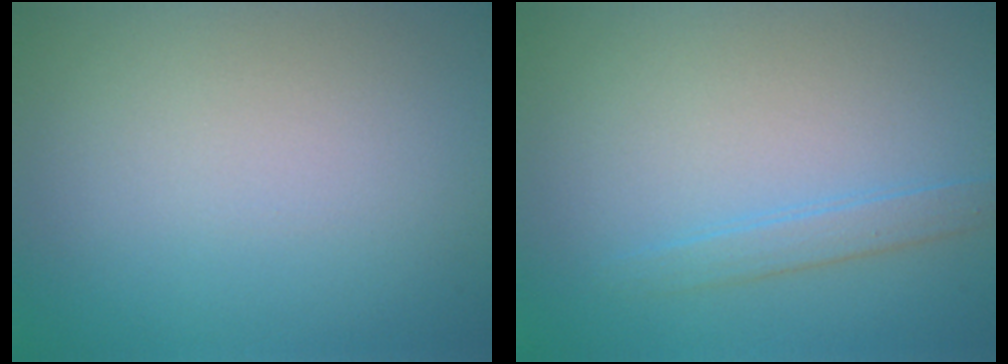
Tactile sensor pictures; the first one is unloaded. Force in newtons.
{"total": 1.7, "press": 1.7, "slide": 0.1}